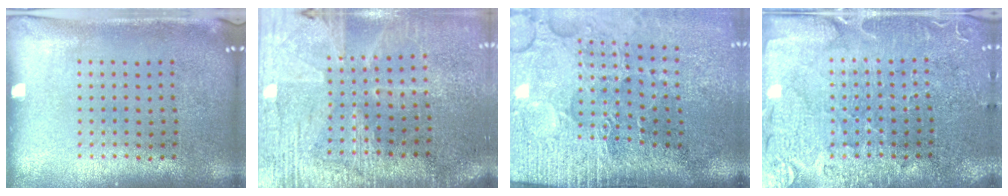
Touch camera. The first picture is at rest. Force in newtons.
{"total": 3.5, "press": 3.2, "slide": 1.4}
{"total": 4.9, "press": 4.0, "slide": 2.8}
{"total": 3.6, "press": 3.4, "slide": 1.3}